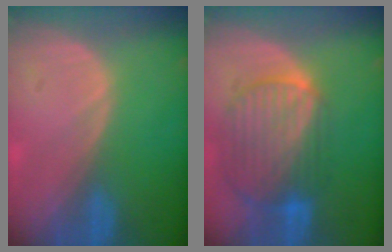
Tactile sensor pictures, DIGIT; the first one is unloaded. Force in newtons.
{"total": 10.3, "press": 8.6, "slide": 5.6}